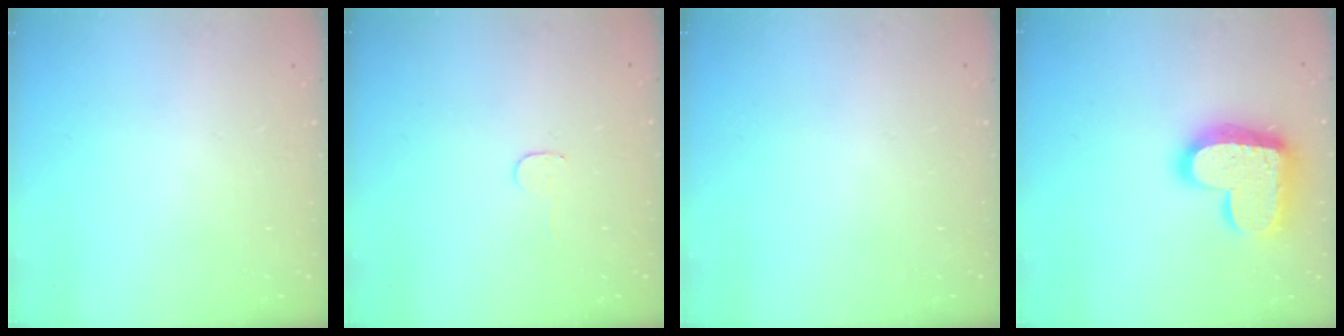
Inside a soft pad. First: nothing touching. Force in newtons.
{"total": 2.8, "press": 2.8, "slide": 0.2}
{"total": 0.0}
{"total": 18.7, "press": 18.7, "slide": 1.2}